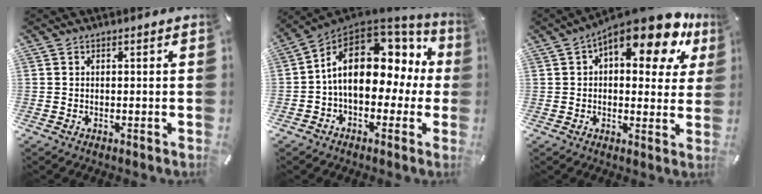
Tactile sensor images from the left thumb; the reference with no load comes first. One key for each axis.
{"total": 18.3, "fx": 3.1, "fy": 11.5, "fz": 13.8, "tx": -0.241, "ty": -0.008, "tz": 0.056}
{"total": 16.4, "fx": 9.3, "fy": 6.3, "fz": 12.0, "tx": -0.169, "ty": -0.064, "tz": 0.151}